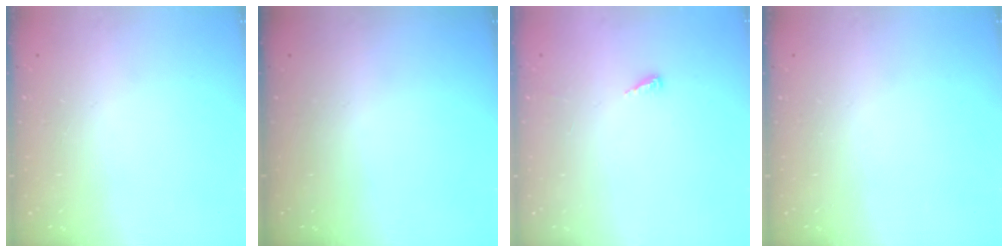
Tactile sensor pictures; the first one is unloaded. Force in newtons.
{"total": 0.0}
{"total": 2.8, "press": 2.8, "slide": 0.2}
{"total": 0.0}